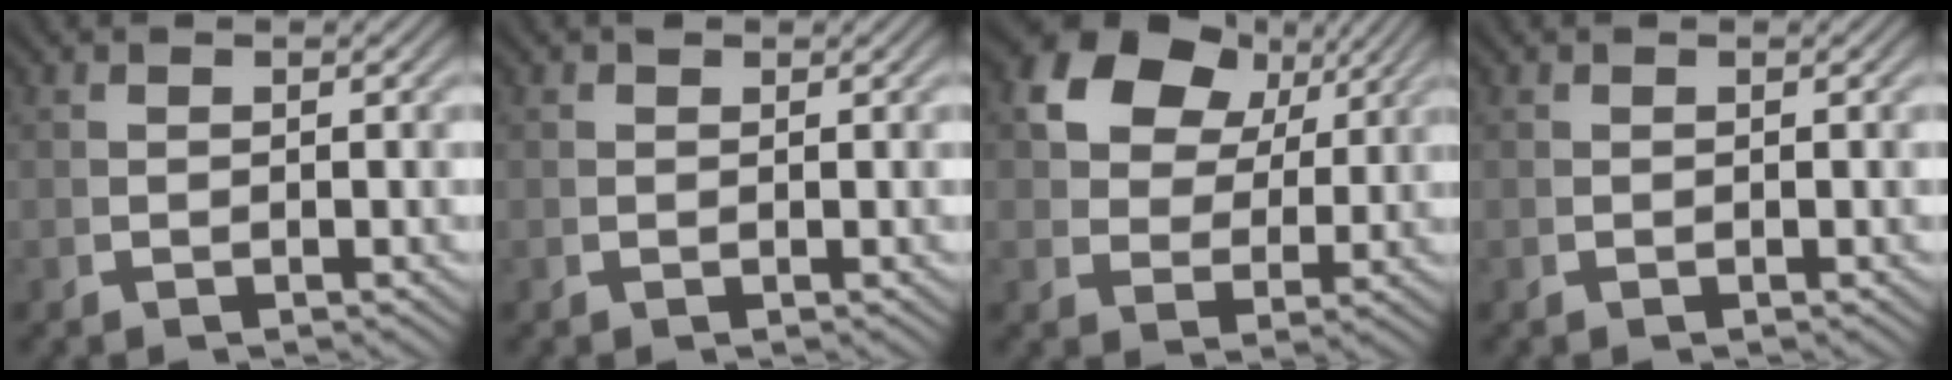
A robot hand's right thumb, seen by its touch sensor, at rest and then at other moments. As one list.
[{"total": 0.7, "force": [0.5, 0.4, 0.1], "torque": [0.000, 0.000, 0.008]}, {"total": 9.5, "force": [3.9, 6.7, 5.4], "torque": [-0.129, -0.015, 0.078]}, {"total": 0.0}]